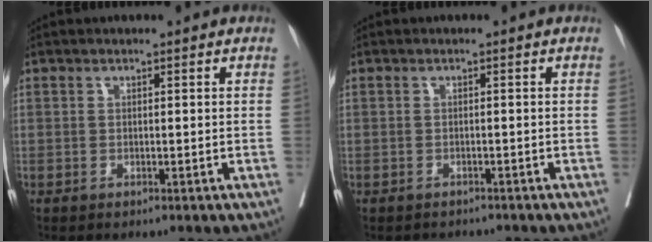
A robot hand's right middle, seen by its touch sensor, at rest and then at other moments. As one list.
[{"total": 2.2, "force": [-2.0, 0.9, -0.3], "torque": [0.005, -0.002, -0.033]}]